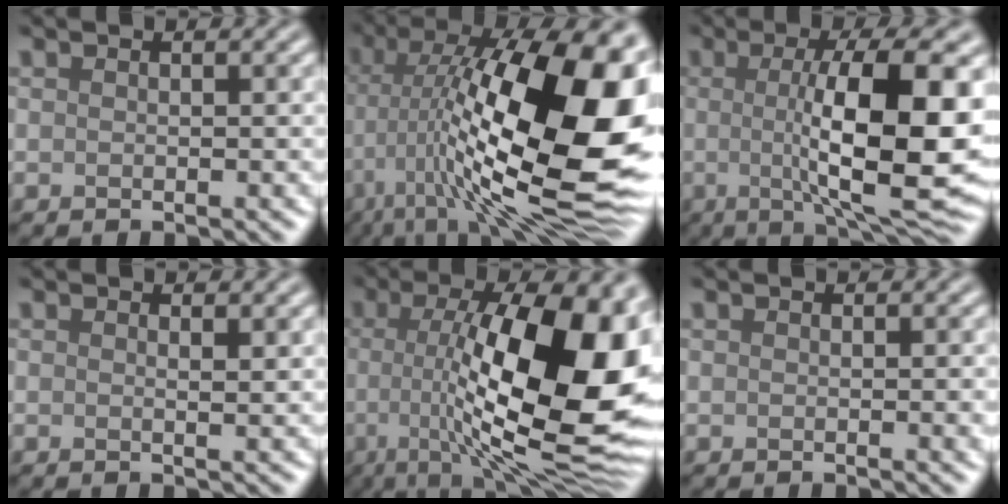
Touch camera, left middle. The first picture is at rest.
{"total": 19.7, "force": [0.2, 8.1, 18.0], "torque": [-0.290, 0.016, -0.008]}
{"total": 12.7, "force": [0.0, 3.5, 12.2], "torque": [-0.171, -0.008, 0.001]}
{"total": 0.9, "force": [0.4, 0.2, 0.8], "torque": [-0.009, -0.002, 0.004]}
{"total": 16.4, "force": [0.1, 5.3, 15.5], "torque": [-0.215, 0.007, -0.003]}
{"total": 1.0, "force": [0.0, 0.2, 1.0], "torque": [-0.009, 0.000, -0.001]}